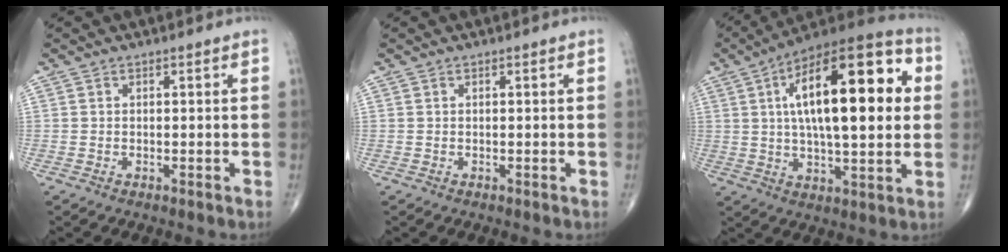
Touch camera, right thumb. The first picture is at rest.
{"total": 0.0}
{"total": 25.0, "force": [4.9, 9.3, 22.7], "torque": [-0.345, 0.015, 0.065]}